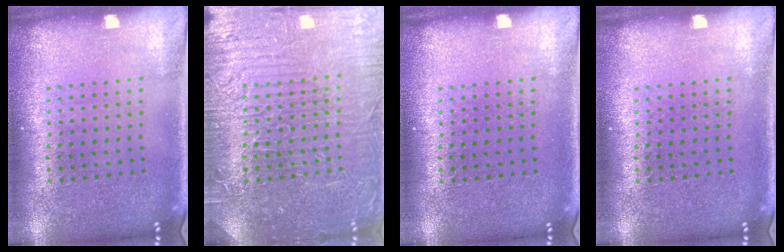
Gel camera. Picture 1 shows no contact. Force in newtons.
{"total": 7.3, "press": 7.2, "slide": 1.0}
{"total": 0.0}
{"total": 0.0}